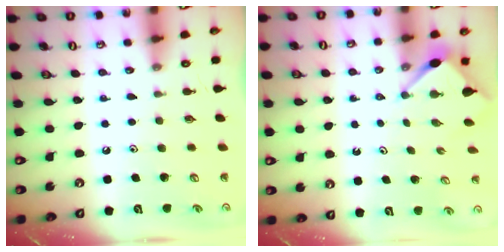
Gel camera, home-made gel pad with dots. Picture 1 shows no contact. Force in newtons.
{"total": 3.4, "press": 3.4, "slide": 0.3}